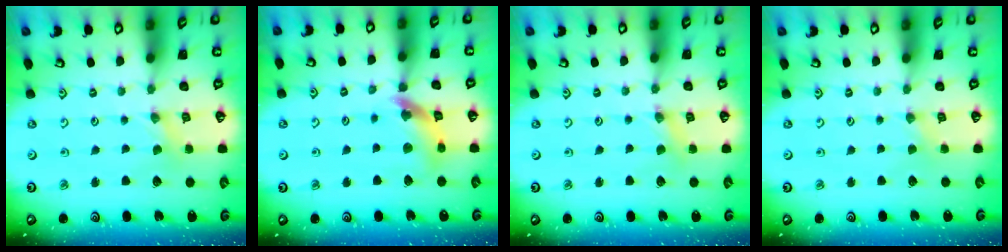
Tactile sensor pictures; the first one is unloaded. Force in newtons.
{"total": 12.4, "press": 12.3, "slide": 1.5}
{"total": 1.9, "press": 1.8, "slide": 0.3}
{"total": 1.1, "press": 1.1, "slide": 0.2}